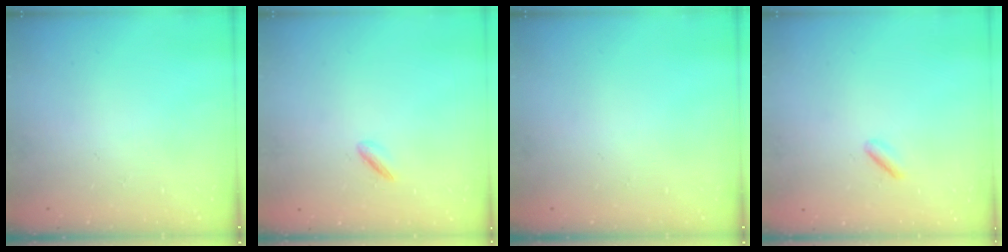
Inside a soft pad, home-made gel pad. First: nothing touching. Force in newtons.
{"total": 2.1, "press": 2.0, "slide": 0.7}
{"total": 0.0}
{"total": 1.3, "press": 1.2, "slide": 0.5}